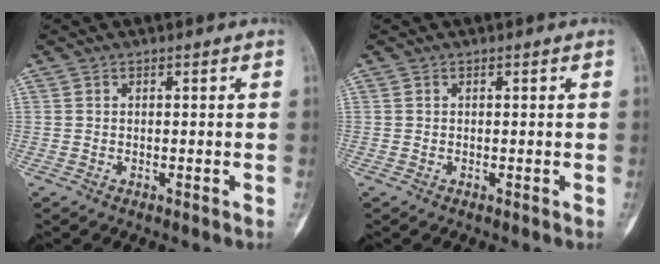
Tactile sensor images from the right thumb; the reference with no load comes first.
{"total": 0.0}